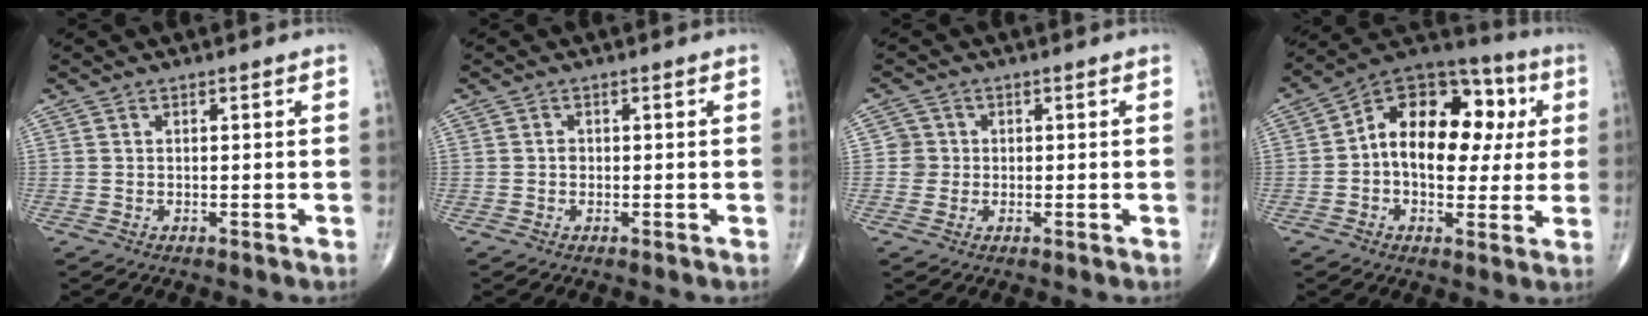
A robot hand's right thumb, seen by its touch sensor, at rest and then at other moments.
{"total": 0.8, "force": [-0.1, 0.7, 0.4], "torque": [-0.001, 0.003, -0.004]}
{"total": 2.7, "force": [0.0, 2.7, 0.0], "torque": [0.023, 0.008, -0.004]}
{"total": 19.1, "force": [2.2, 12.1, 14.7], "torque": [-0.177, 0.032, 0.025]}